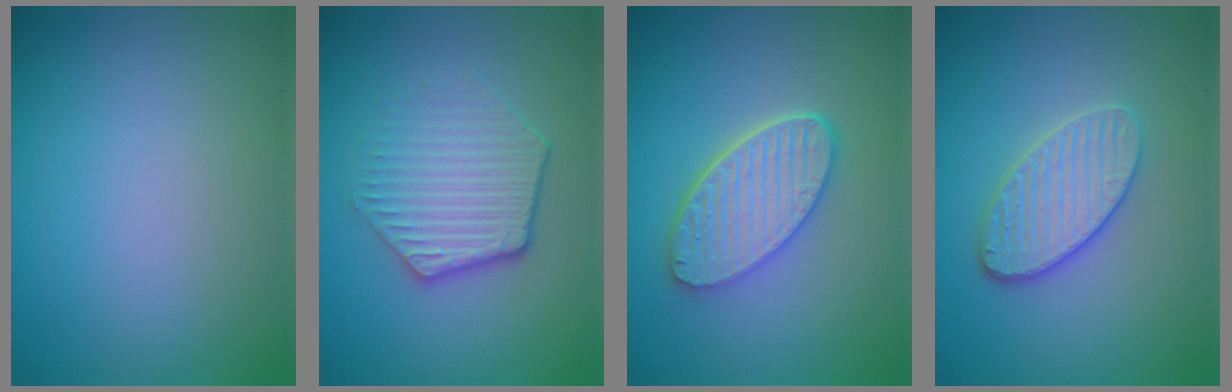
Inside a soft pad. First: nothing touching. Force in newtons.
{"total": 4.5, "press": 3.2, "slide": 3.1}
{"total": 5.5, "press": 4.4, "slide": 3.3}
{"total": 3.7, "press": 3.5, "slide": 1.2}